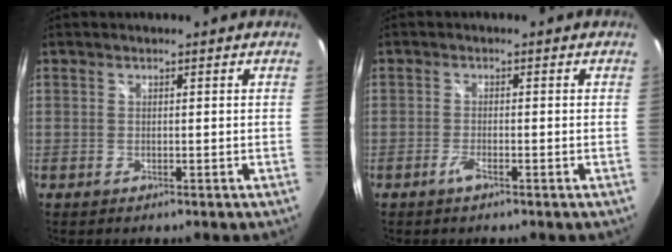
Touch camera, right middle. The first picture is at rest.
{"total": 1.9, "force": [-1.3, 0.3, 1.4], "torque": [-0.035, -0.002, -0.027]}